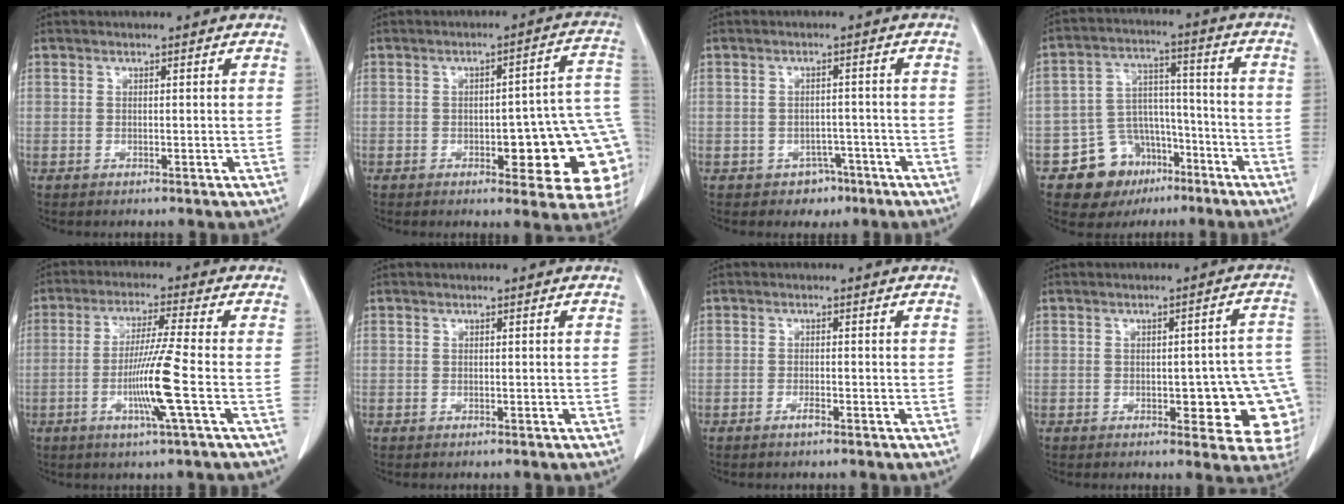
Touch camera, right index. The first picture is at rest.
{"total": 15.7, "force": [-3.2, 4.6, 14.6], "torque": [-0.104, 0.032, -0.027]}
{"total": 3.4, "force": [-2.0, 2.7, 0.6], "torque": [-0.001, 0.012, -0.019]}
{"total": 10.9, "force": [-6.2, 8.1, 3.7], "torque": [-0.055, 0.039, -0.090]}
{"total": 9.0, "force": [-2.5, -1.5, 8.5], "torque": [-0.164, -0.014, -0.050]}
{"total": 0.0}
{"total": 1.2, "force": [-0.9, 0.1, 0.9], "torque": [-0.018, 0.000, -0.015]}
{"total": 12.0, "force": [-2.9, 4.2, 10.8], "torque": [-0.072, 0.023, -0.025]}